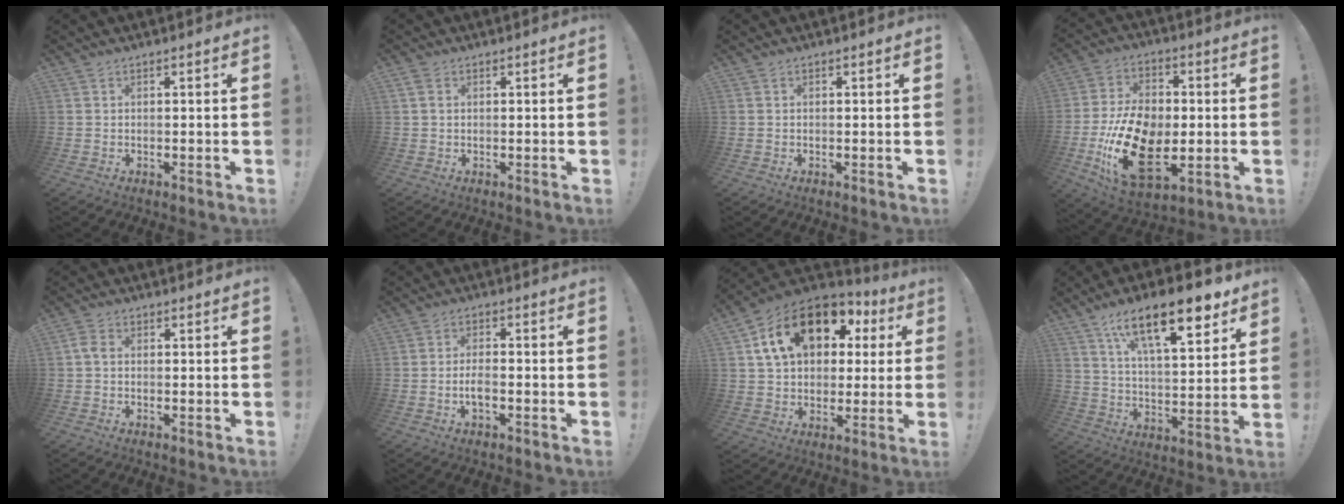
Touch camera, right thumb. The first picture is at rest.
{"total": 1.8, "force": [0.7, 1.2, 1.1], "torque": [-0.024, 0.005, 0.014]}
{"total": 0.0}
{"total": 22.6, "force": [-5.3, 14.2, 16.7], "torque": [-0.326, 0.026, -0.078]}
{"total": 2.9, "force": [0.1, 2.0, 2.2], "torque": [-0.046, 0.013, 0.004]}
{"total": 3.9, "force": [-1.5, 1.6, 3.2], "torque": [-0.074, 0.002, -0.027]}
{"total": 19.5, "force": [8.0, 12.7, 12.4], "torque": [-0.195, -0.021, 0.144]}
{"total": 19.5, "force": [11.1, 6.6, 14.6], "torque": [-0.230, -0.053, 0.178]}